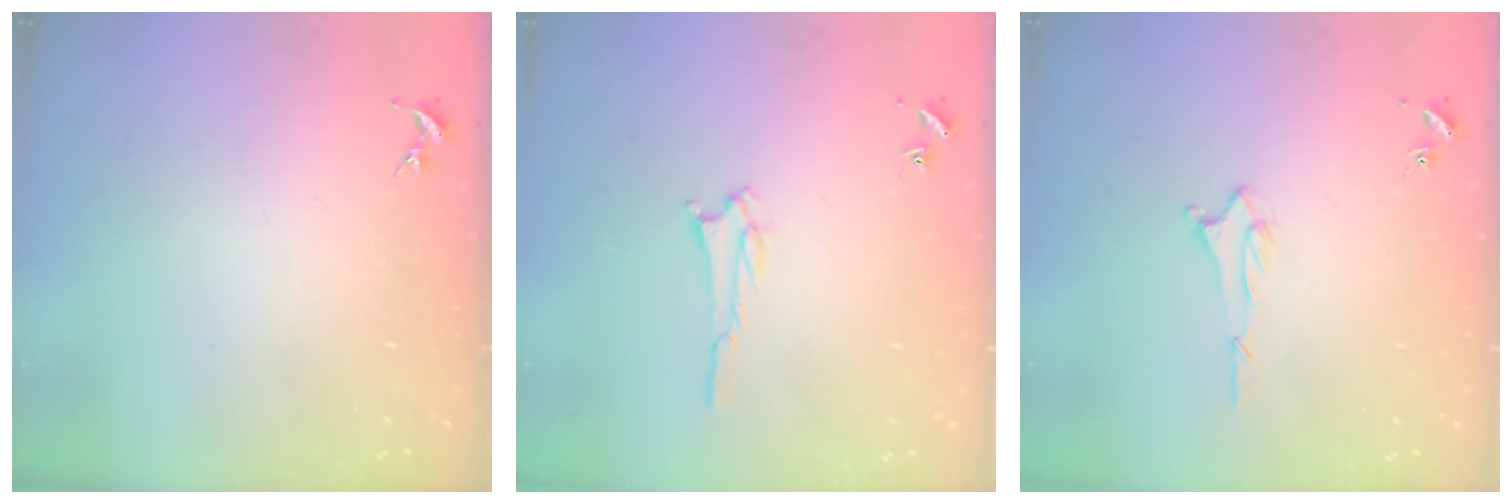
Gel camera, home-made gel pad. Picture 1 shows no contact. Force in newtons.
{"total": 1.5, "press": 1.5, "slide": 0.2}
{"total": 1.5, "press": 1.5, "slide": 0.2}